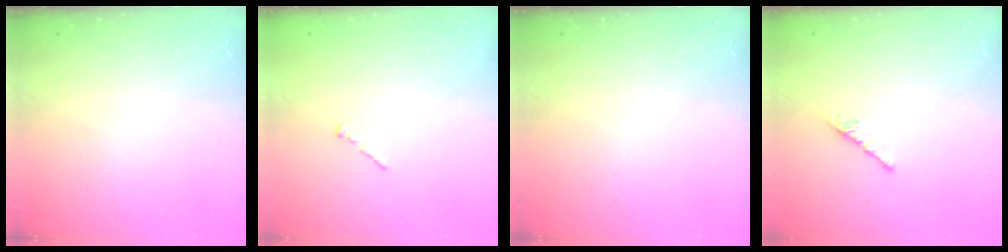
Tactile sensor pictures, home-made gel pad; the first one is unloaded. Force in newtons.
{"total": 1.0, "press": 0.8, "slide": 0.5}
{"total": 0.0}
{"total": 0.0}